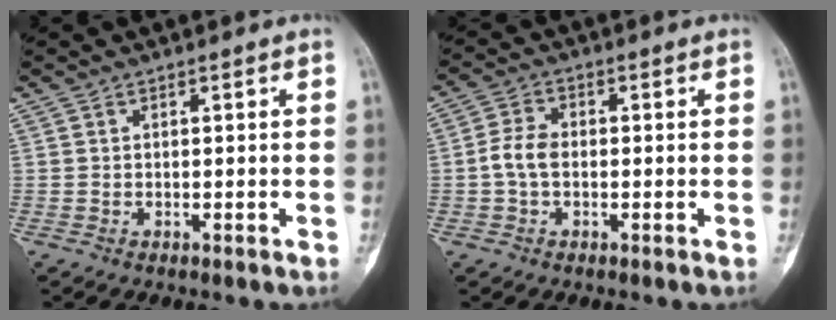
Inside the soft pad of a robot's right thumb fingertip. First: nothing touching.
{"total": 4.7, "force": [-0.6, 3.1, 3.4], "torque": [-0.070, 0.013, -0.019]}